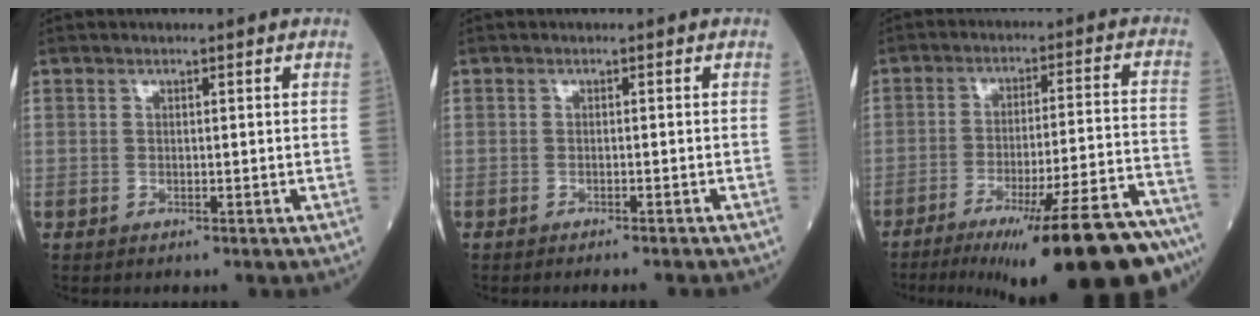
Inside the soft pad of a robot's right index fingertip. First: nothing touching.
{"total": 5.1, "force": [-4.7, -0.1, 1.8], "torque": [-0.020, -0.014, -0.056]}
{"total": 24.0, "force": [-18.4, -0.1, 15.5], "torque": [-0.145, -0.011, -0.267]}